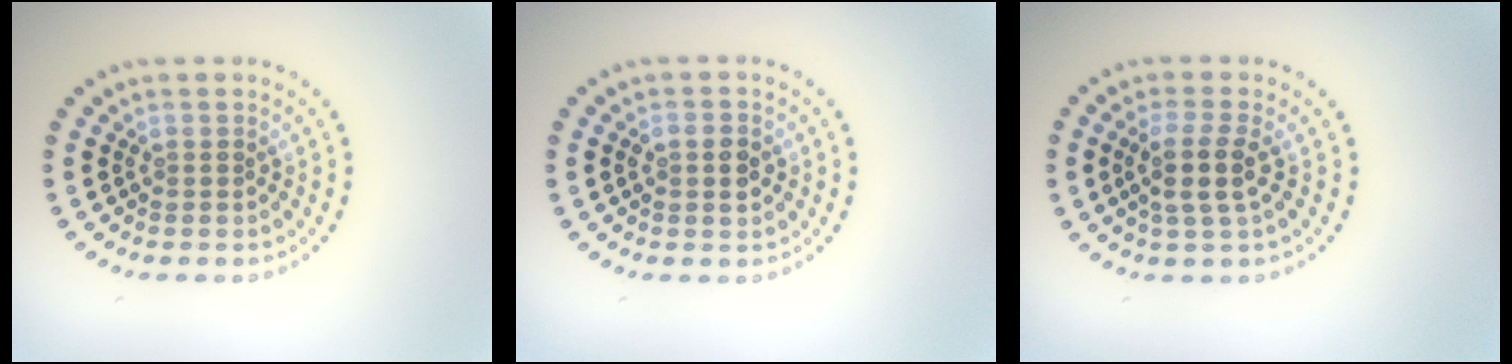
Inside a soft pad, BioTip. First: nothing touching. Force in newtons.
{"total": 1.8, "press": 1.8, "slide": 0.2}
{"total": 2.8, "press": 2.3, "slide": 1.6}